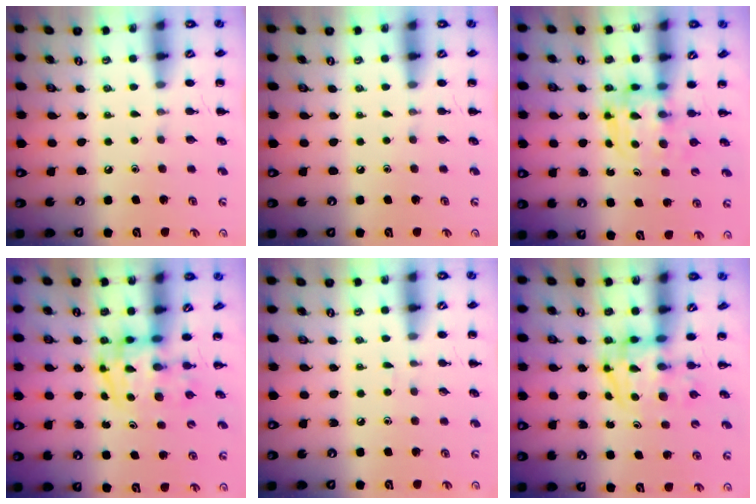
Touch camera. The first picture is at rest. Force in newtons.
{"total": 0.0}
{"total": 3.8, "press": 3.8, "slide": 0.3}
{"total": 3.8, "press": 3.7, "slide": 0.6}
{"total": 3.2, "press": 3.0, "slide": 1.1}
{"total": 3.9, "press": 3.8, "slide": 0.6}